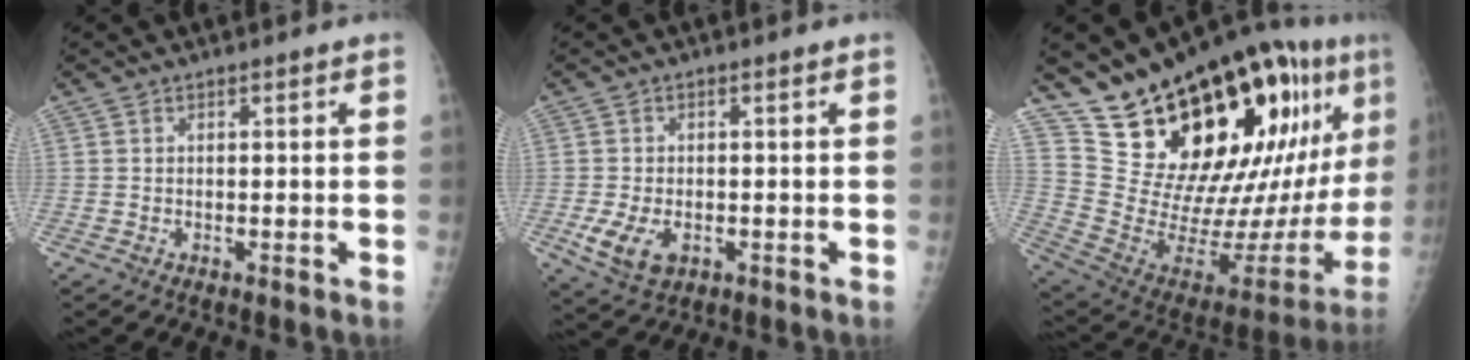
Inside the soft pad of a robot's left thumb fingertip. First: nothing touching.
{"total": 6.3, "force": [-1.9, 4.1, 4.4], "torque": [-0.076, -0.006, -0.028]}
{"total": 33.3, "force": [18.8, 11.6, 24.9], "torque": [-0.348, -0.061, 0.316]}